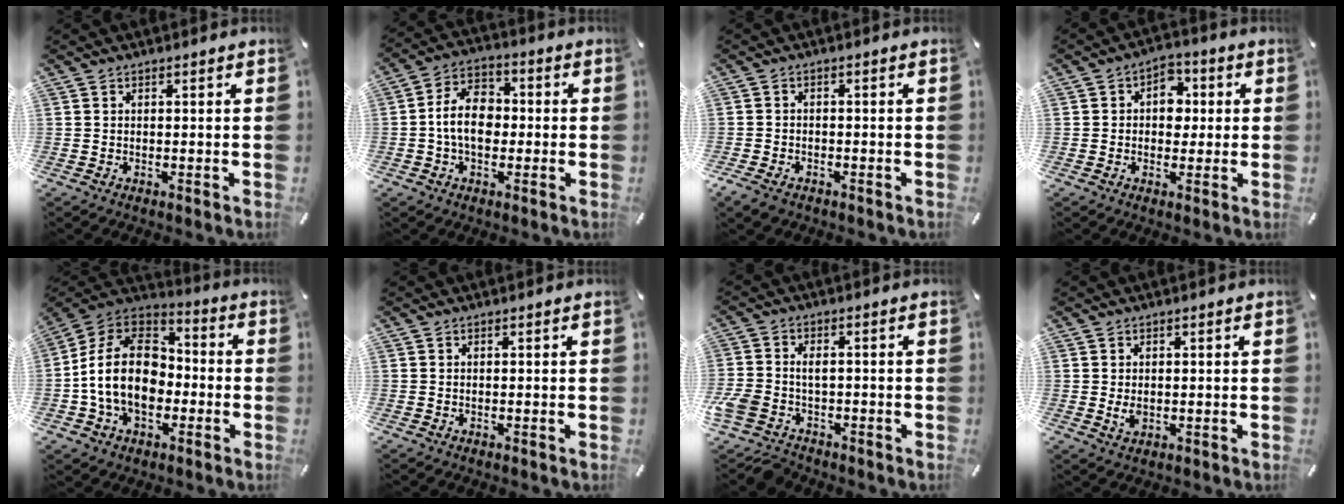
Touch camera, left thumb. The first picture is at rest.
{"total": 9.6, "force": [-1.2, 6.7, 6.8], "torque": [-0.132, 0.016, -0.021]}
{"total": 3.0, "force": [-2.0, 1.8, 1.3], "torque": [-0.036, 0.006, -0.041]}
{"total": 6.5, "force": [0.2, 5.4, 3.7], "torque": [-0.045, 0.006, 0.000]}
{"total": 17.3, "force": [-3.2, 13.0, 11.0], "torque": [-0.230, 0.026, -0.062]}
{"total": 0.0}
{"total": 6.2, "force": [-2.1, 4.6, 3.6], "torque": [-0.091, 0.007, -0.040]}
{"total": 2.3, "force": [-0.1, 1.5, 1.7], "torque": [-0.041, 0.000, -0.003]}